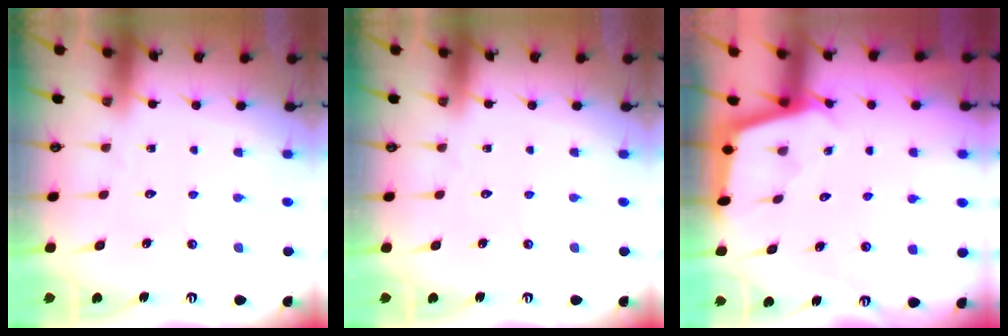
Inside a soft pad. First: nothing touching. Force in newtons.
{"total": 0.0}
{"total": 2.3, "press": 2.3, "slide": 0.1}